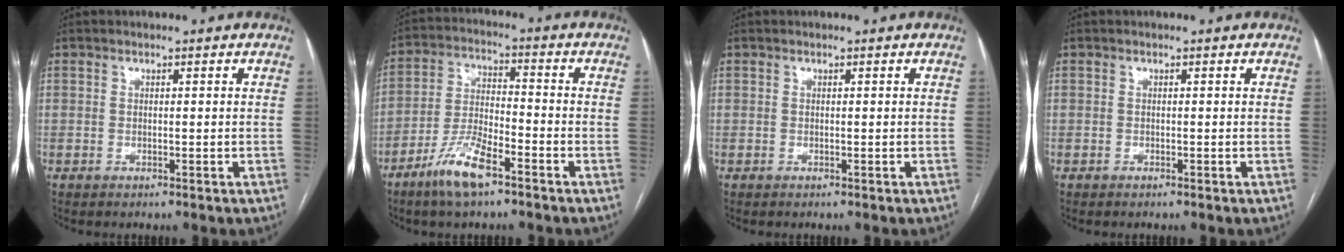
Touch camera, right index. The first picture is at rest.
{"total": 8.9, "force": [-5.8, 1.9, 6.5], "torque": [-0.137, -0.008, -0.113]}
{"total": 0.0}
{"total": 0.0}